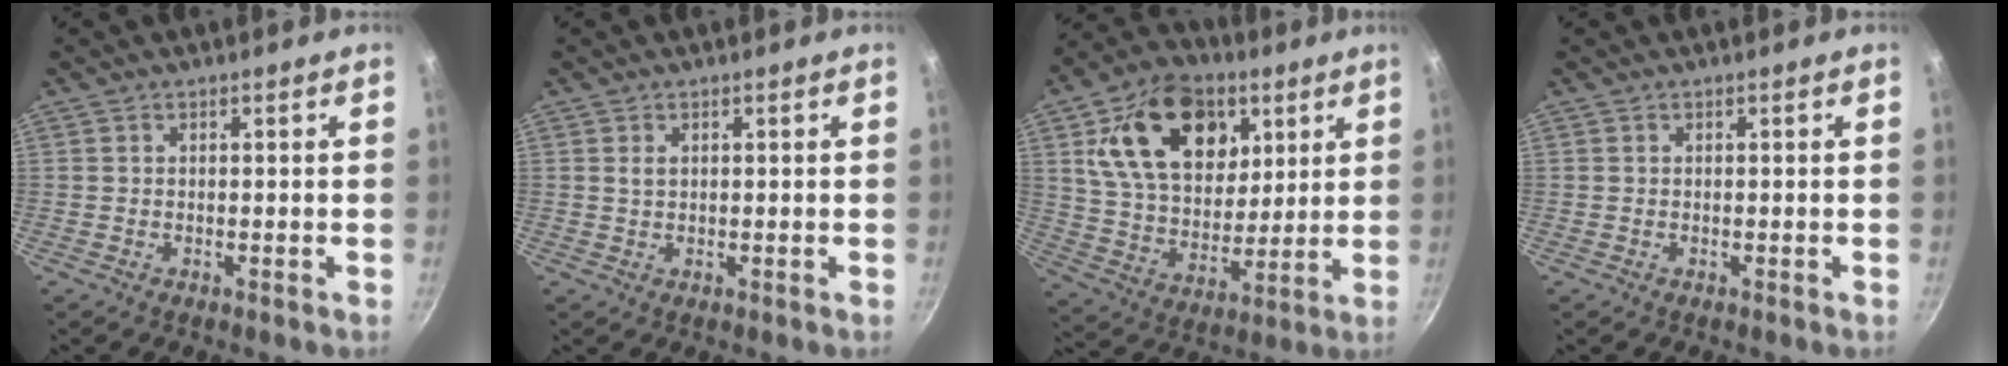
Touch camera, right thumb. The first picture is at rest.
{"total": 1.3, "force": [0.4, 0.8, 0.9], "torque": [-0.016, 0.000, 0.009]}
{"total": 23.2, "force": [9.2, 15.6, 14.5], "torque": [-0.212, -0.026, 0.160]}
{"total": 0.0}